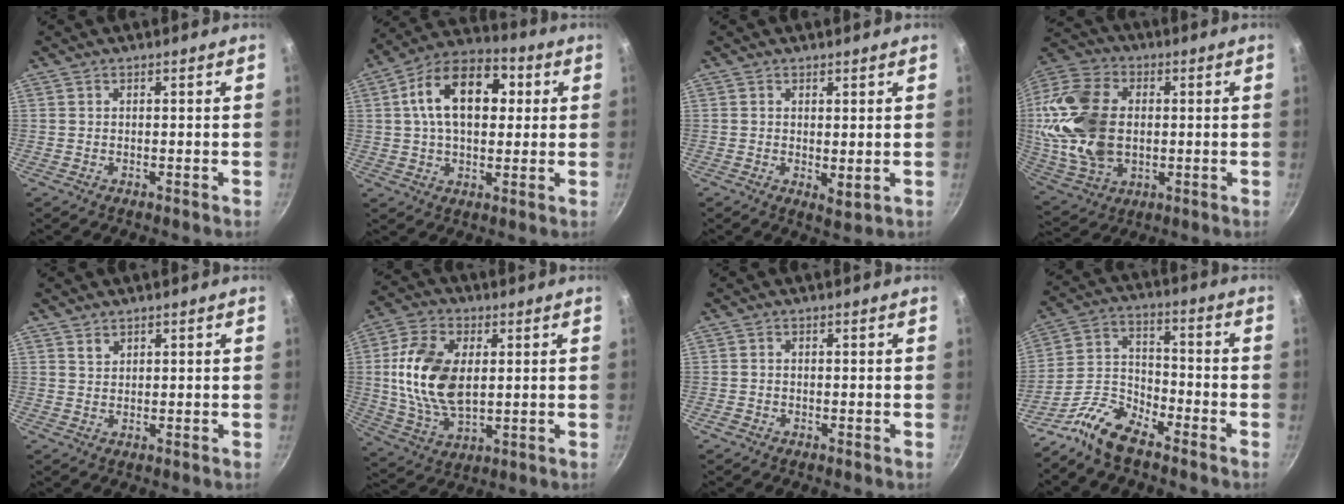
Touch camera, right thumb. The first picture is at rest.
{"total": 16.8, "force": [3.6, 10.6, 12.6], "torque": [-0.175, 0.020, 0.040]}
{"total": 2.8, "force": [0.7, 1.4, 2.3], "torque": [-0.033, -0.014, 0.009]}
{"total": 20.6, "force": [0.9, 14.2, 14.9], "torque": [-0.283, 0.012, 0.022]}
{"total": 1.5, "force": [1.1, 1.0, 0.6], "torque": [-0.005, -0.003, 0.019]}
{"total": 15.8, "force": [2.0, 9.5, 12.5], "torque": [-0.228, -0.004, 0.040]}
{"total": 0.9, "force": [-0.6, 0.7, 0.3], "torque": [-0.007, 0.003, -0.013]}
{"total": 9.8, "force": [-7.7, 3.8, 4.8], "torque": [-0.089, 0.071, -0.168]}